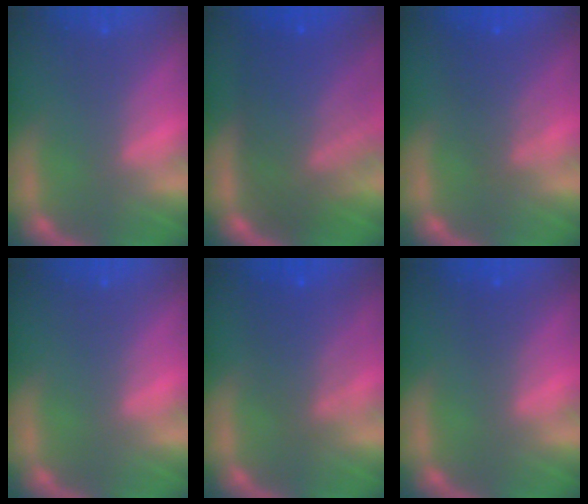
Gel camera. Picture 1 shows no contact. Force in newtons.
{"total": 10.0}
{"total": 3.6}
{"total": 0.0}
{"total": 4.6}
{"total": 0.9}